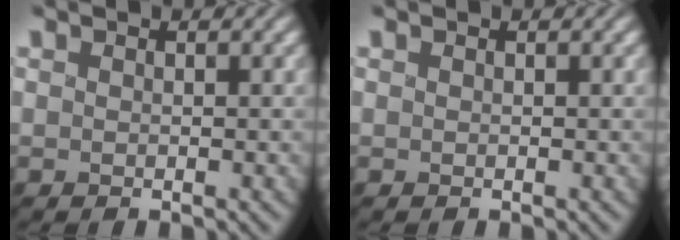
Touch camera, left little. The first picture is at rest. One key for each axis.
{"total": 0.0}